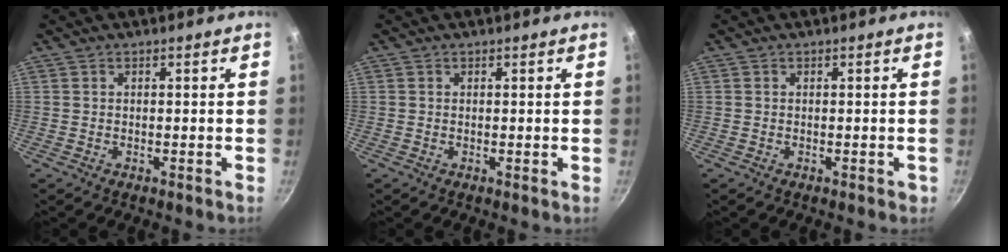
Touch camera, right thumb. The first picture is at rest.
{"total": 0.0}
{"total": 0.9, "force": [-0.2, 0.7, 0.6], "torque": [-0.001, 0.003, -0.004]}